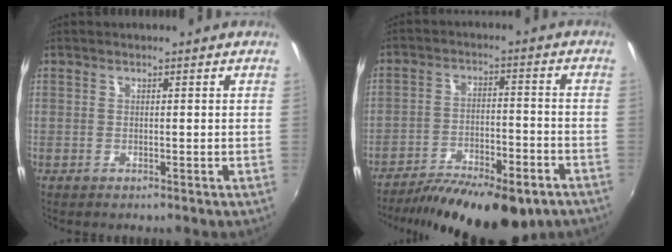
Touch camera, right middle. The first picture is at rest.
{"total": 19.5, "force": [-14.4, 6.4, 11.5], "torque": [-0.207, -0.040, -0.208]}